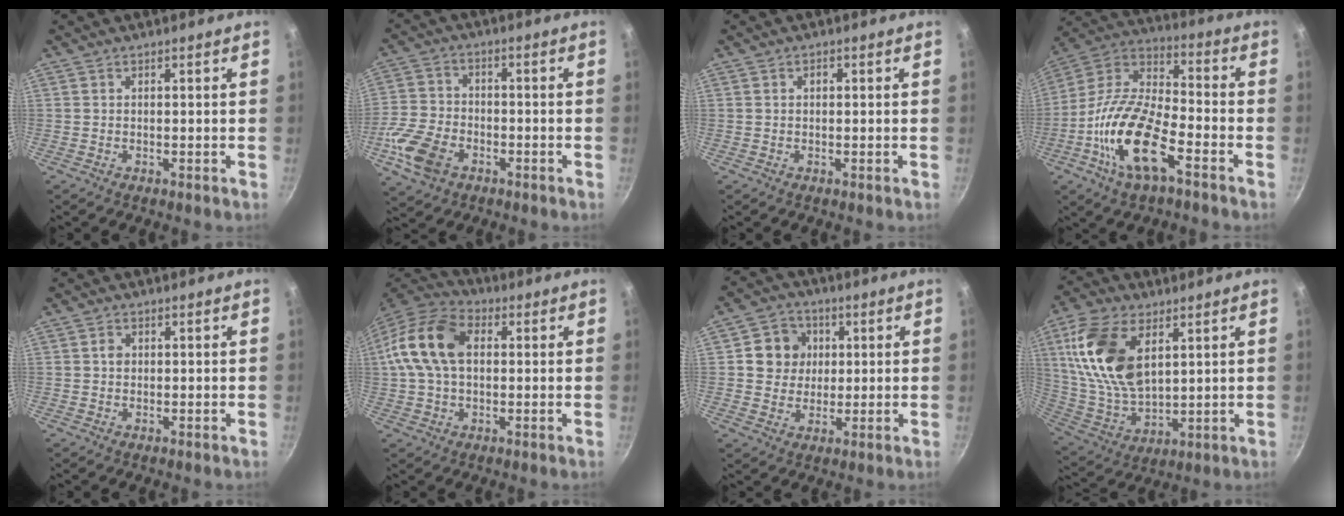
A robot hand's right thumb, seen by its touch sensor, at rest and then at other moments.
{"total": 10.7, "force": [-4.5, 7.3, 6.4], "torque": [-0.123, 0.020, -0.093]}
{"total": 1.2, "force": [0.2, 0.8, 0.8], "torque": [-0.011, 0.006, 0.002]}
{"total": 19.0, "force": [-7.9, 8.0, 15.3], "torque": [-0.288, 0.048, -0.169]}
{"total": 1.6, "force": [0.2, 1.3, 0.8], "torque": [-0.010, 0.006, 0.003]}
{"total": 14.3, "force": [2.0, 9.3, 10.7], "torque": [-0.190, 0.027, 0.021]}
{"total": 8.2, "force": [1.7, 7.5, 2.8], "torque": [-0.008, 0.007, 0.022]}
{"total": 18.9, "force": [6.4, 10.6, 14.2], "torque": [-0.265, -0.019, 0.135]}